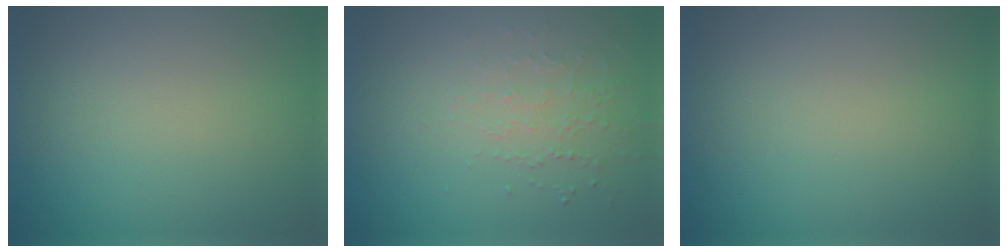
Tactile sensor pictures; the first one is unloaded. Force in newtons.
{"total": 1.3, "press": 1.0, "slide": 0.8}
{"total": 0.0}